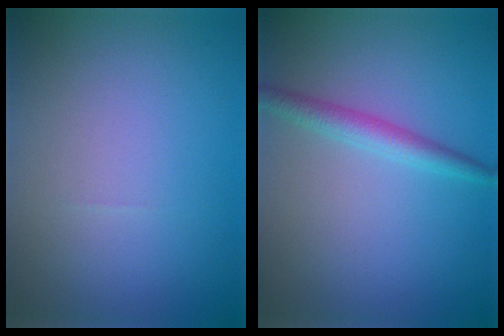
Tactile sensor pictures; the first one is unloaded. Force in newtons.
{"total": 2.3, "press": 2.3, "slide": 0.0}